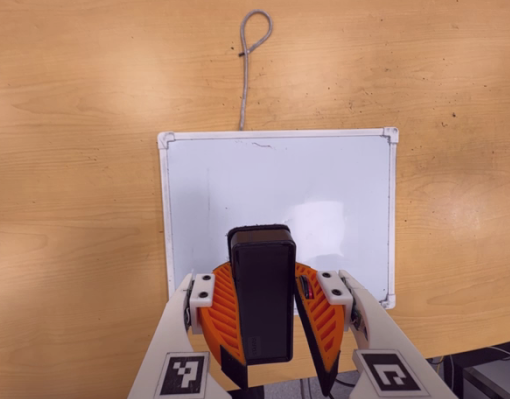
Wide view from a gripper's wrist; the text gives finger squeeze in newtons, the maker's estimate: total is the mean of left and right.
{"total": 9.5, "left": 10.0, "right": 9.0}